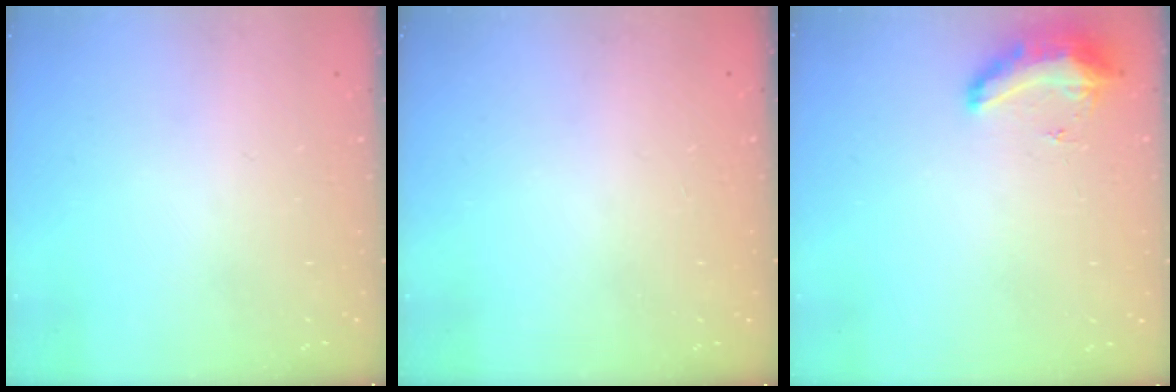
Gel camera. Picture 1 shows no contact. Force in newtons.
{"total": 0.0}
{"total": 8.8, "press": 8.8, "slide": 0.7}